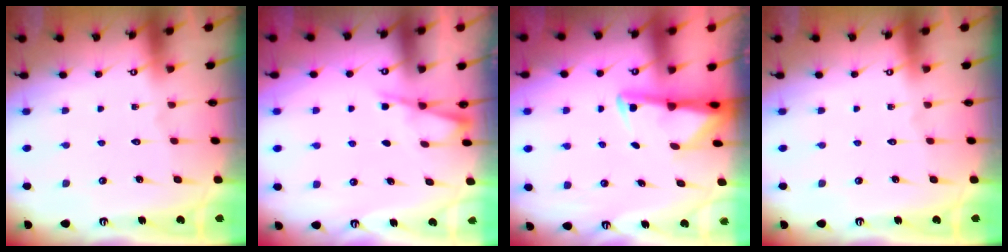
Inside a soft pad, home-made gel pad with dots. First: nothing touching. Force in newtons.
{"total": 2.7, "press": 2.7, "slide": 0.3}
{"total": 2.8, "press": 2.7, "slide": 0.7}
{"total": 0.0}